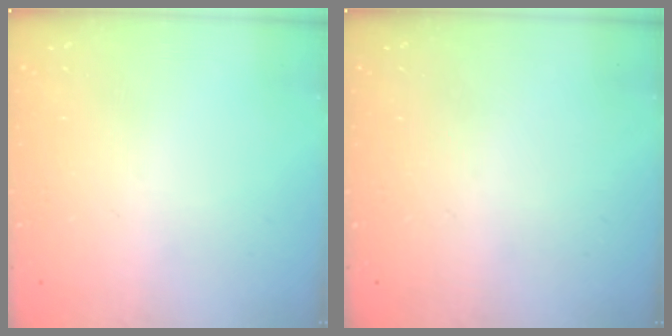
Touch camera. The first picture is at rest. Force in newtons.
{"total": 0.0}